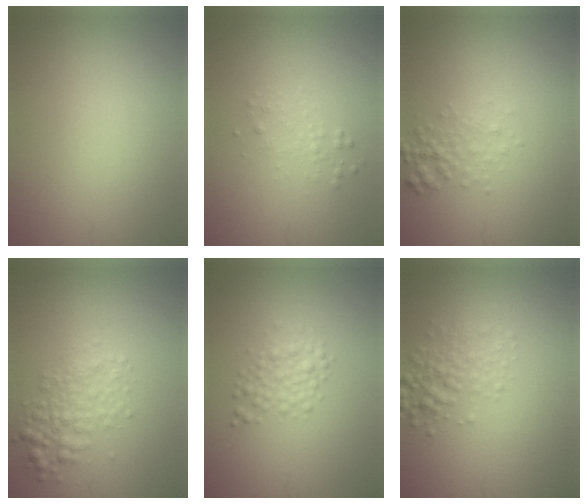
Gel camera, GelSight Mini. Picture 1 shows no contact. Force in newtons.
{"total": 1.1, "press": 1.1, "slide": 0.0}
{"total": 2.0, "press": 2.0, "slide": 0.1}
{"total": 2.9, "press": 2.9, "slide": 0.0}
{"total": 2.4, "press": 2.4, "slide": 0.1}
{"total": 2.9, "press": 2.9, "slide": 0.0}